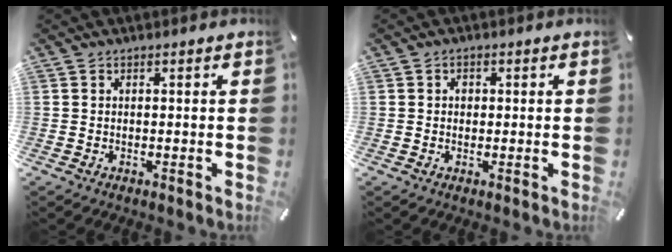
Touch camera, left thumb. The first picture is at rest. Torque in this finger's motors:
{"motor_torque": [-0.12, -0.06, -0.18, -0.14, 0.00]}